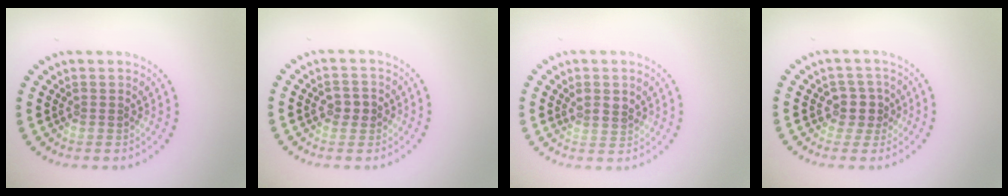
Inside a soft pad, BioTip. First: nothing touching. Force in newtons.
{"total": 1.8, "press": 1.8, "slide": 0.2}
{"total": 1.3, "press": 1.1, "slide": 0.7}
{"total": 2.2, "press": 1.9, "slide": 1.2}